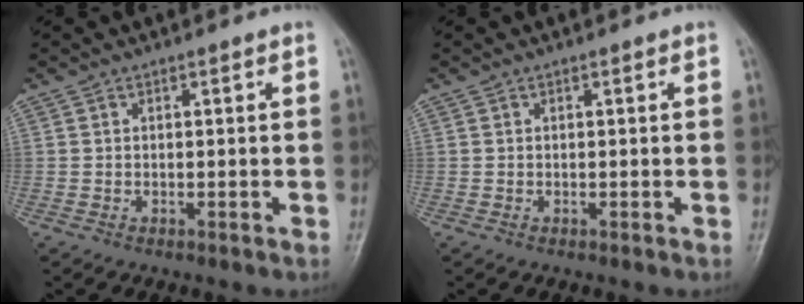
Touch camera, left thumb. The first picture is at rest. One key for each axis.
{"total": 0.0}